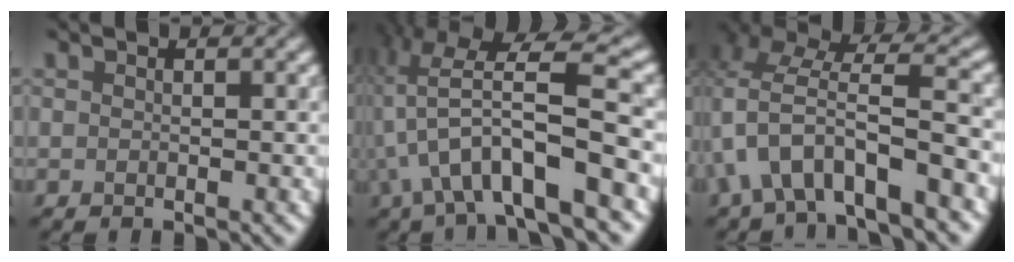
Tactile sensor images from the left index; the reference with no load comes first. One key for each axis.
{"total": 9.5, "fx": -2.4, "fy": 3.0, "fz": 8.7, "tx": -0.150, "ty": 0.016, "tz": -0.044}
{"total": 8.1, "fx": -2.1, "fy": 3.2, "fz": 7.1, "tx": -0.132, "ty": 0.018, "tz": -0.043}